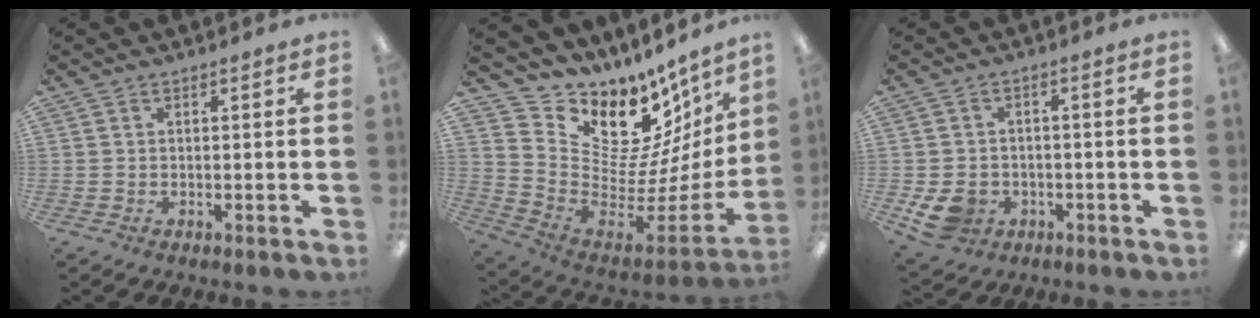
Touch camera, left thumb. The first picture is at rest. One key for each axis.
{"total": 14.6, "fx": 10.3, "fy": 8.3, "fz": 6.3, "tx": -0.079, "ty": -0.120, "tz": 0.186}
{"total": 6.5, "fx": -2.6, "fy": 5.2, "fz": 2.8, "tx": -0.063, "ty": 0.010, "tz": -0.047}